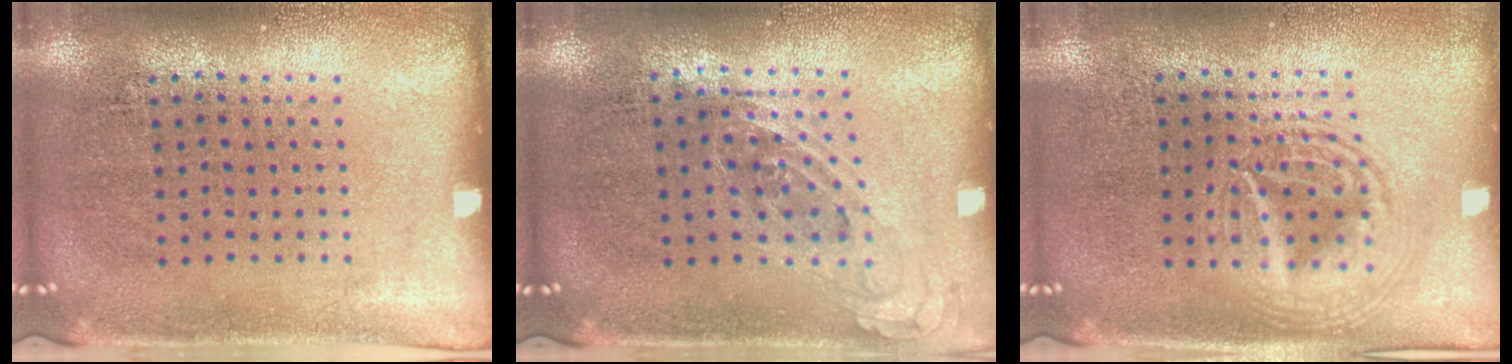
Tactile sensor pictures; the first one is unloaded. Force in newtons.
{"total": 0.8, "press": 0.7, "slide": 0.3}
{"total": 2.6, "press": 2.6, "slide": 0.3}